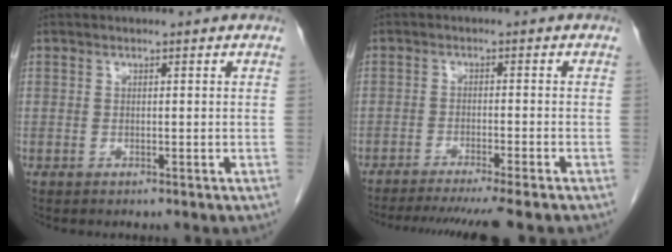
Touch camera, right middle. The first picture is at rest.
{"total": 12.3, "force": [-10.7, -1.0, 5.9], "torque": [-0.067, -0.033, -0.154]}